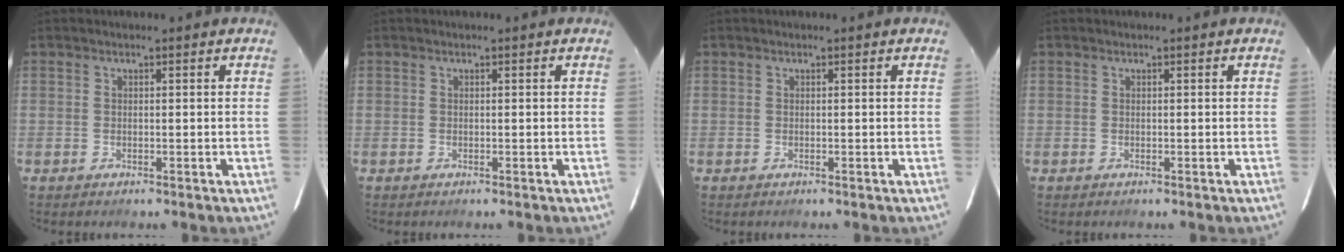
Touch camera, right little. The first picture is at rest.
{"total": 0.0}
{"total": 0.0}
{"total": 0.0}